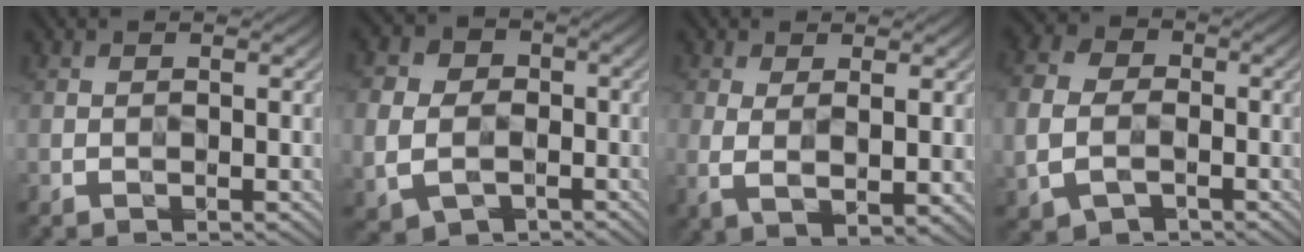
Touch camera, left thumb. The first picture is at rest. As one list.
[{"total": 9.3, "force": [-1.8, 8.3, 3.8], "torque": [-0.133, -0.012, -0.053]}, {"total": 4.6, "force": [0.7, 1.8, 4.2], "torque": [-0.096, -0.014, 0.017]}, {"total": 7.6, "force": [-1.9, 6.2, 4.0], "torque": [-0.122, -0.013, -0.053]}]